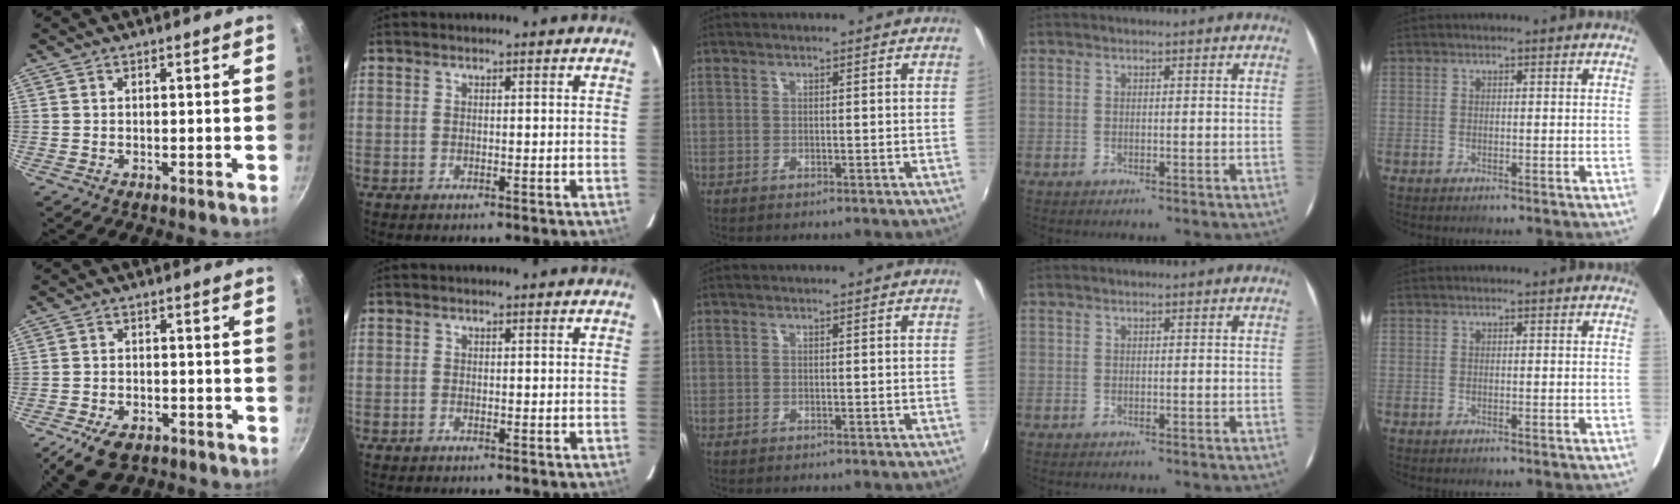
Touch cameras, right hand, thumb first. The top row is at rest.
{"thumb": {"total": 8.3, "force": [-5.2, 4.5, 4.6], "torque": [-0.084, 0.018, -0.084]}}